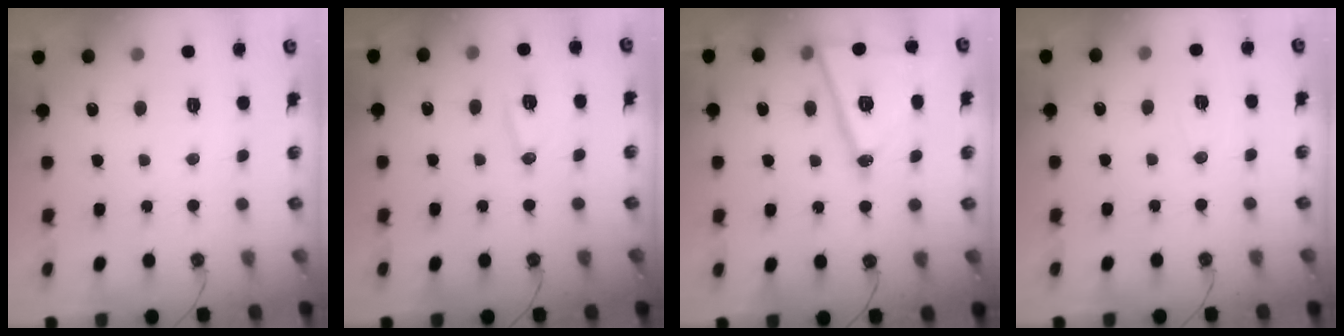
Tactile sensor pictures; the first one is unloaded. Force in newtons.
{"total": 9.3, "press": 9.1, "slide": 1.9}
{"total": 16.7, "press": 16.4, "slide": 3.5}
{"total": 4.7, "press": 3.8, "slide": 2.8}